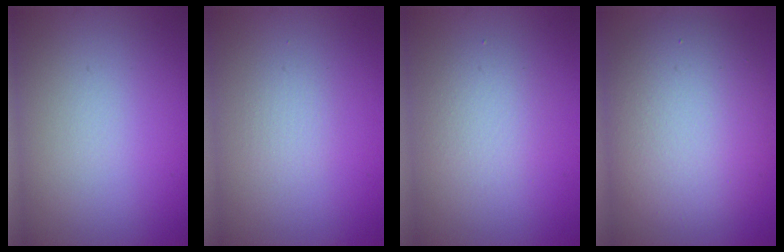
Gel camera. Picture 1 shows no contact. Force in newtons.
{"total": 1.0, "press": 1.0, "slide": 0.1}
{"total": 2.1, "press": 2.1, "slide": 0.1}
{"total": 8.5, "press": 8.4, "slide": 0.6}